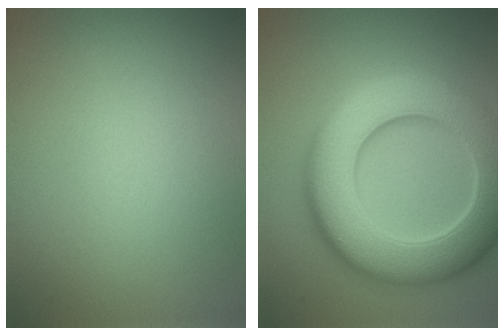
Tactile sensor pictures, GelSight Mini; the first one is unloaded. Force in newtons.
{"total": 10.7, "press": 10.7, "slide": 0.8}